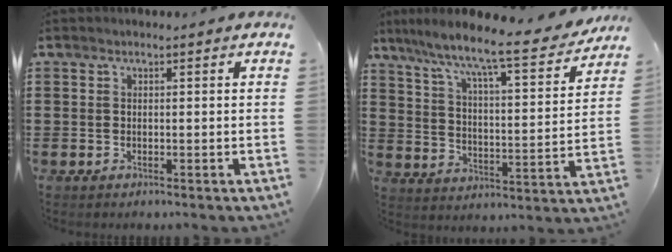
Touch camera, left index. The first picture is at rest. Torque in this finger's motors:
{"motor_torque": [2.14, 0.00, 0.69, 0.21]}